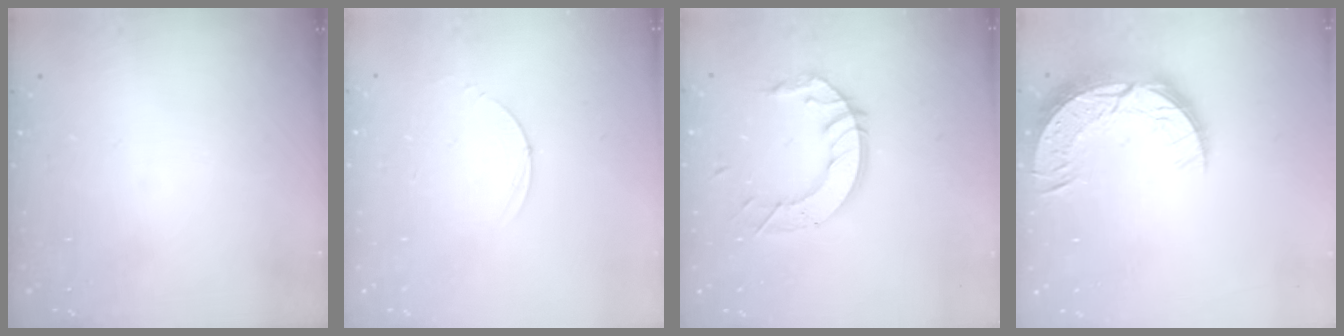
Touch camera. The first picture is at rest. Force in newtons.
{"total": 2.8, "press": 2.8, "slide": 0.3}
{"total": 10.6, "press": 10.5, "slide": 1.0}
{"total": 12.6, "press": 12.6, "slide": 0.8}